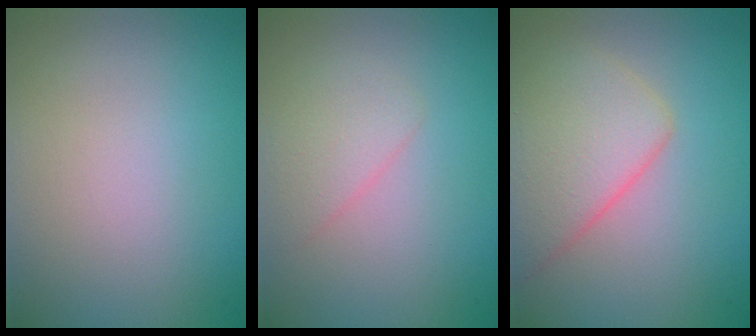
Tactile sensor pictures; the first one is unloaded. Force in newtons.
{"total": 1.9, "press": 1.8, "slide": 0.1}
{"total": 5.4, "press": 5.4, "slide": 0.4}